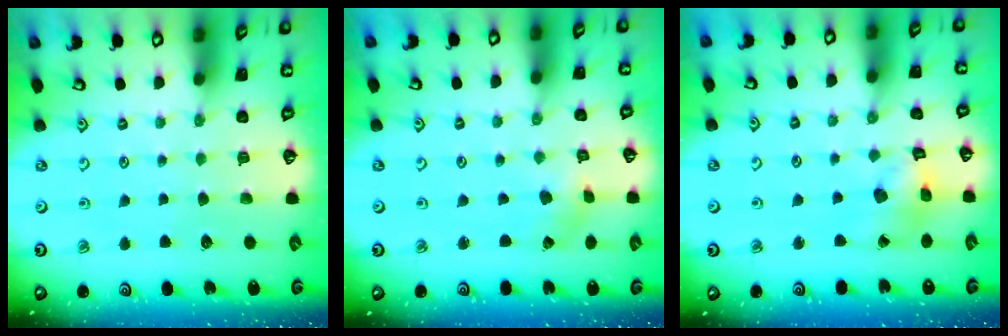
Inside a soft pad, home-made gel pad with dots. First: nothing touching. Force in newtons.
{"total": 1.2, "press": 1.2, "slide": 0.2}
{"total": 9.7, "press": 9.7, "slide": 1.0}